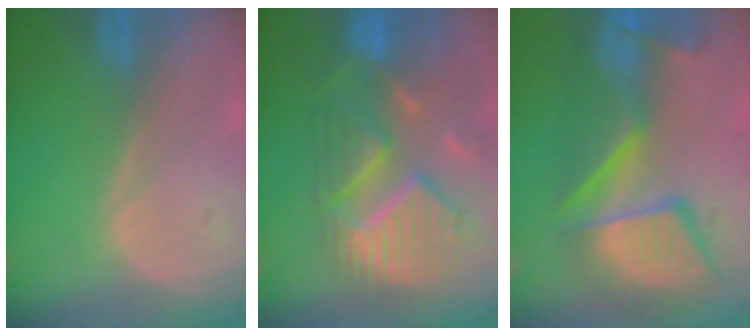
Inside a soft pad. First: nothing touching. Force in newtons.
{"total": 12.0, "press": 10.5, "slide": 5.8}
{"total": 13.4, "press": 11.3, "slide": 7.3}